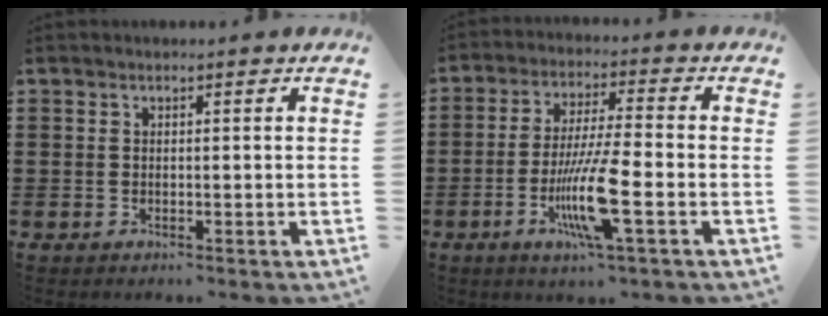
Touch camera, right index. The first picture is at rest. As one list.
[{"total": 10.8, "force": [-3.6, 1.3, 10.1], "torque": [-0.204, -0.016, -0.070]}]